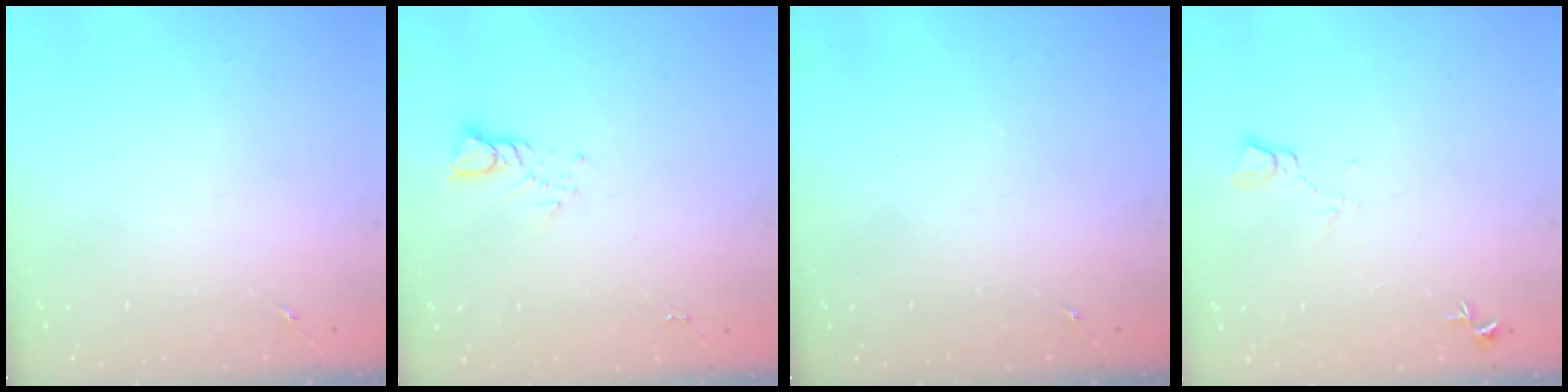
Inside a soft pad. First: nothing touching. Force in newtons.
{"total": 3.8, "press": 3.8, "slide": 0.2}
{"total": 0.0}
{"total": 5.6, "press": 5.5, "slide": 0.6}